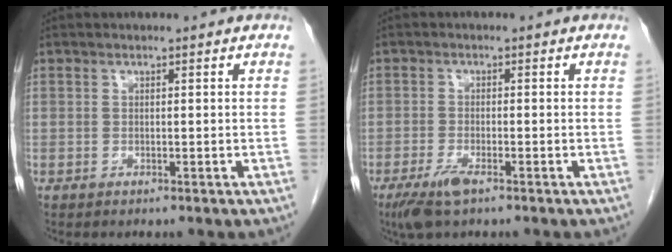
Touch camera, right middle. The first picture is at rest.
{"total": 4.1, "force": [-2.6, 0.8, 3.0], "torque": [-0.070, -0.010, -0.048]}